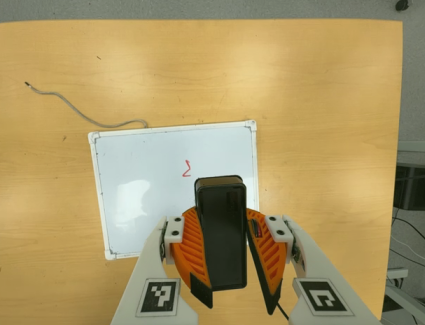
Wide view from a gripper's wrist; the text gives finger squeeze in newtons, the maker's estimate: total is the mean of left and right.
{"total": 10.5, "left": 10.4, "right": 10.5}